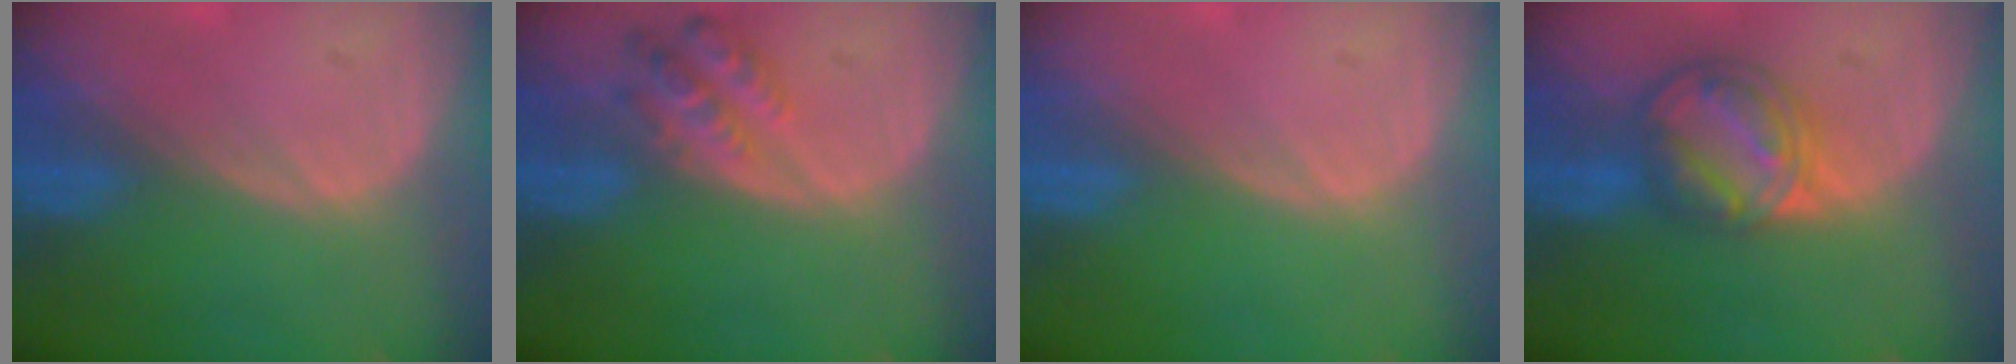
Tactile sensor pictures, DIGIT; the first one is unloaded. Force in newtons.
{"total": 5.3, "press": 5.0, "slide": 1.9}
{"total": 0.0}
{"total": 8.2, "press": 7.0, "slide": 4.3}